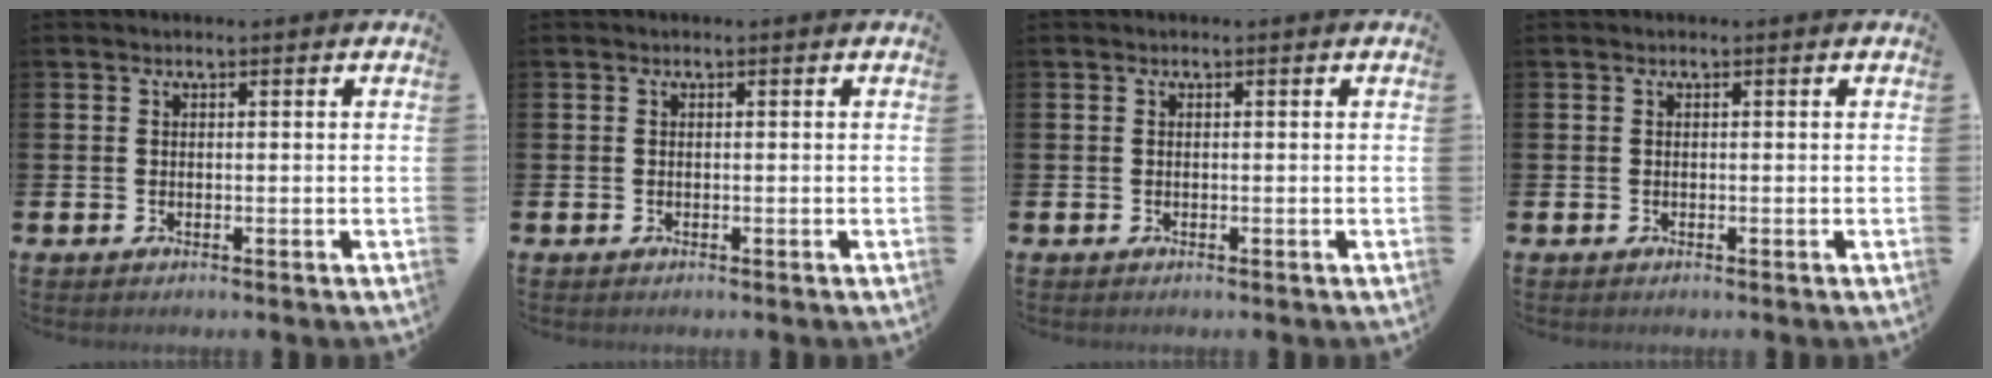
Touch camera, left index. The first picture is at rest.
{"total": 0.0}
{"total": 0.0}
{"total": 0.0}